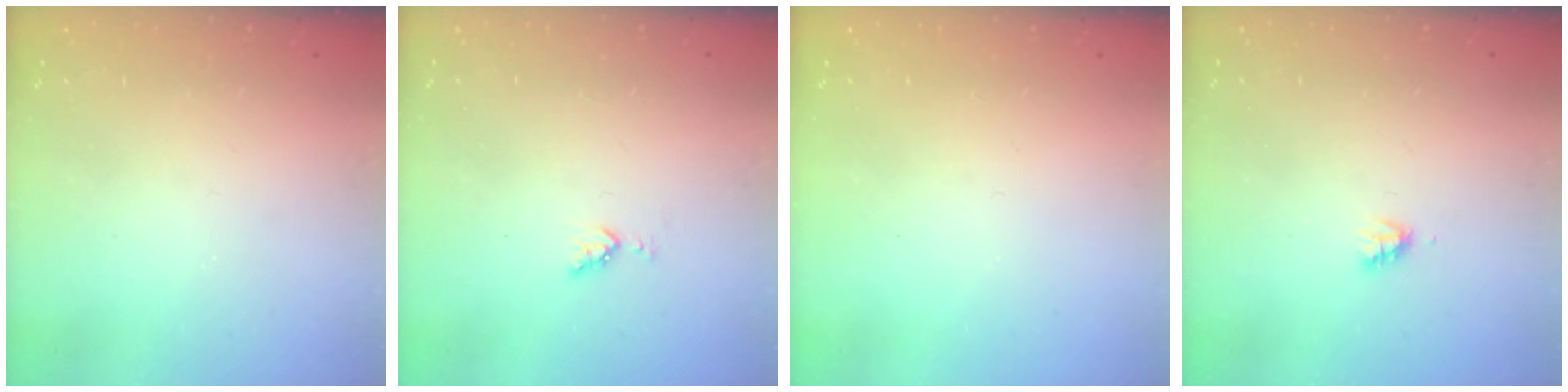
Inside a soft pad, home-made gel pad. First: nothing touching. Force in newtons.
{"total": 3.5, "press": 3.4, "slide": 0.9}
{"total": 0.0}
{"total": 2.2, "press": 2.2, "slide": 0.3}